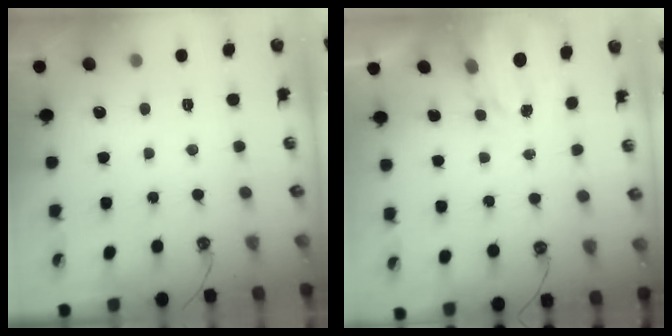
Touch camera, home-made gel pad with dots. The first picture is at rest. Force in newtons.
{"total": 2.6, "press": 2.6, "slide": 0.4}